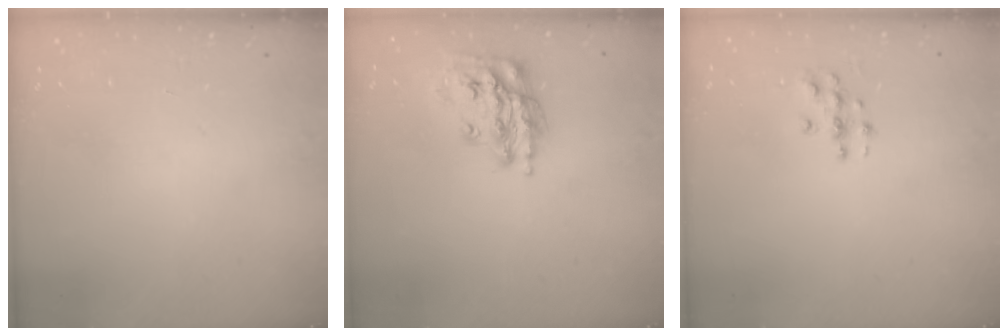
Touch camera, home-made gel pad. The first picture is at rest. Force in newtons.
{"total": 16.3, "press": 16.2, "slide": 1.1}
{"total": 3.3, "press": 3.3, "slide": 0.2}